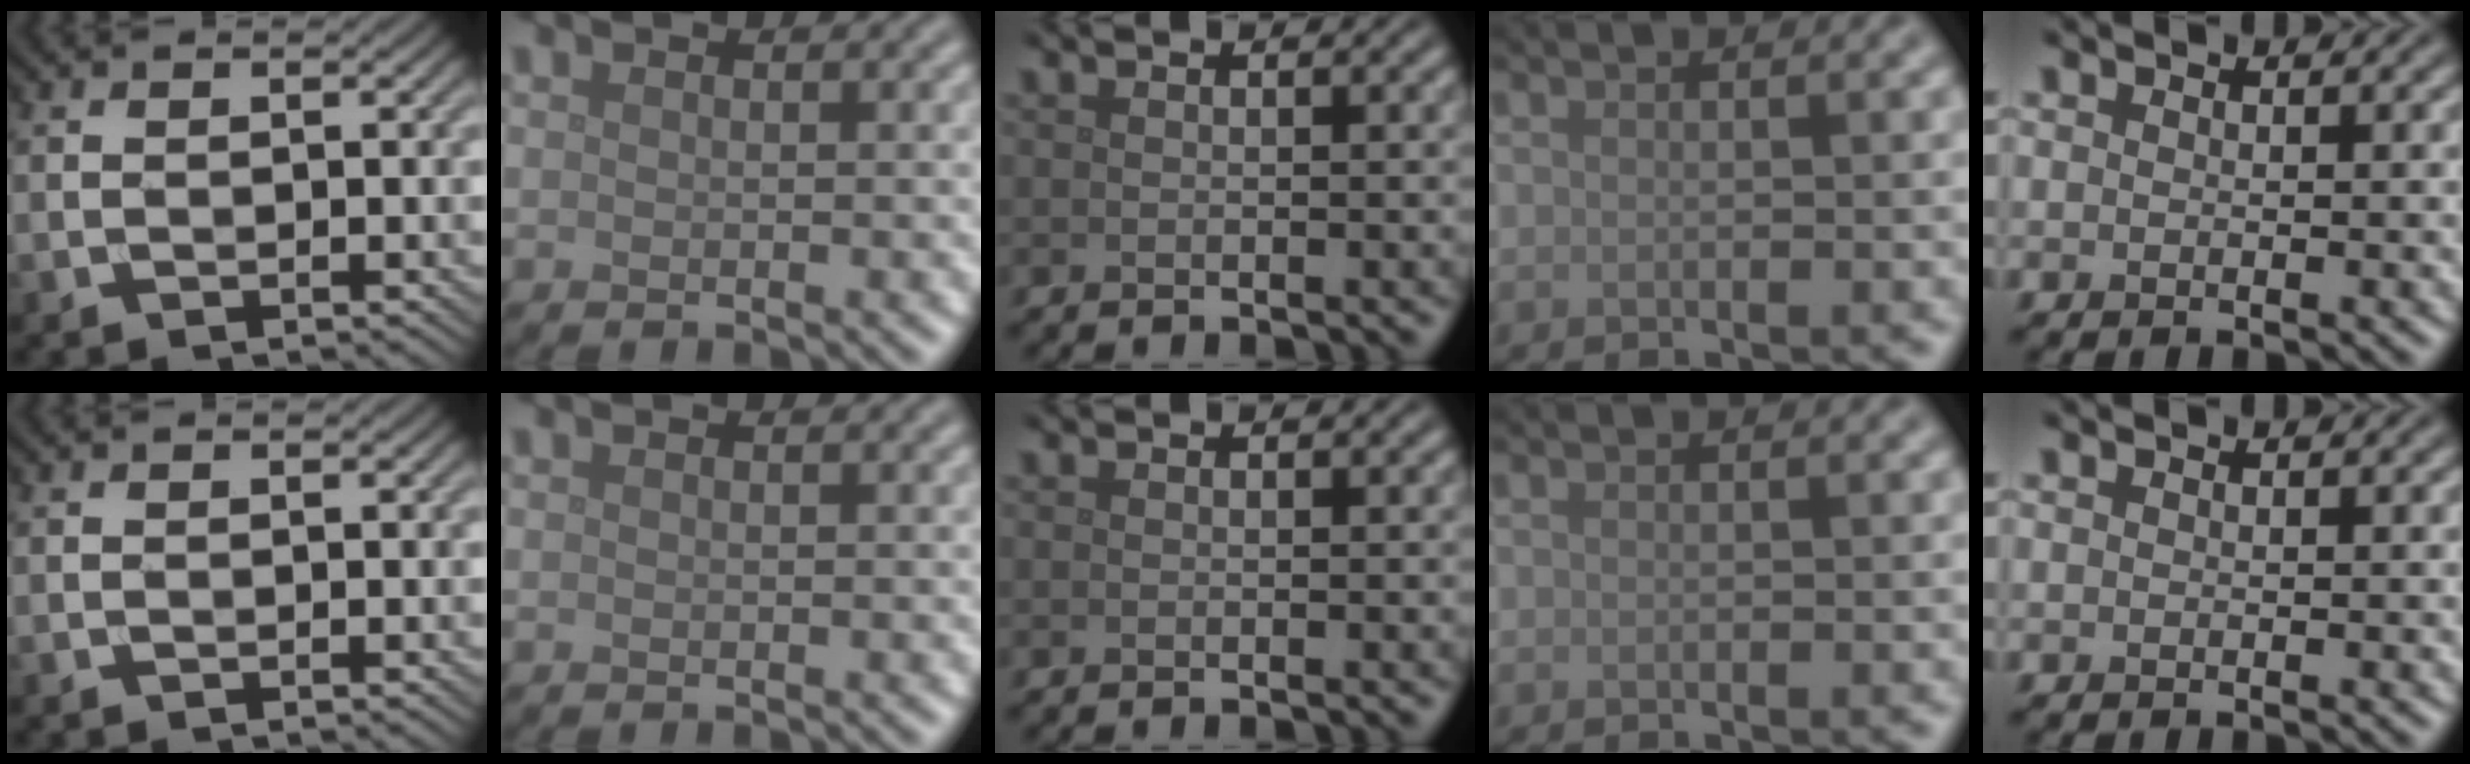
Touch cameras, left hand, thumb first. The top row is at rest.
{}